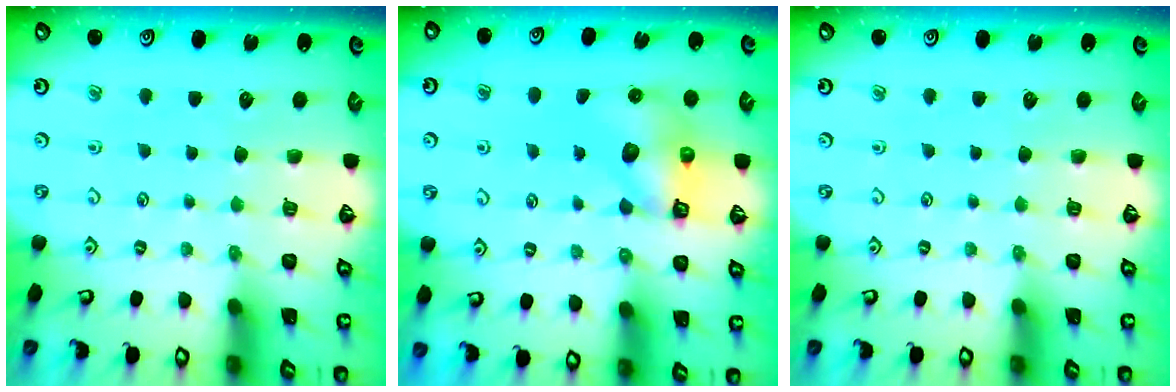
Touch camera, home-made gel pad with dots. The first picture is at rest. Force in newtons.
{"total": 8.2, "press": 8.2, "slide": 0.7}
{"total": 0.0}